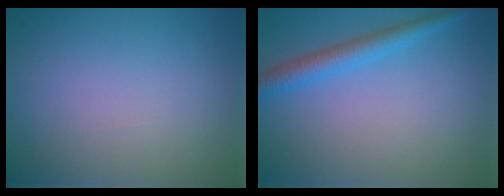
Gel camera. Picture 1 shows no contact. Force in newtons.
{"total": 2.6, "press": 2.6, "slide": 0.1}